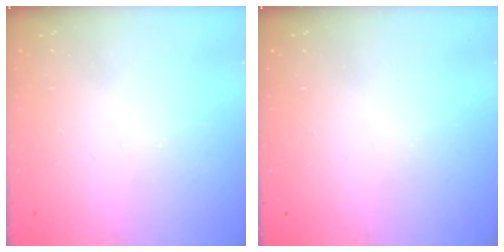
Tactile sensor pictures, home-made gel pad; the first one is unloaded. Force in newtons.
{"total": 0.0}